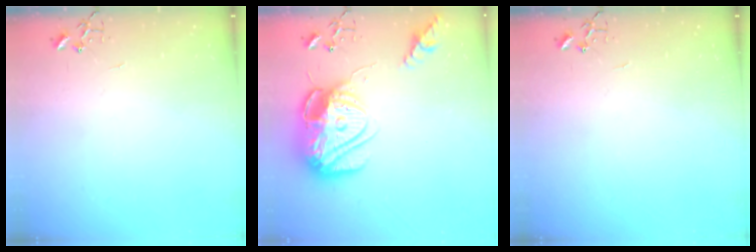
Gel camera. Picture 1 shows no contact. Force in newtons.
{"total": 24.2, "press": 24.1, "slide": 2.0}
{"total": 0.0}